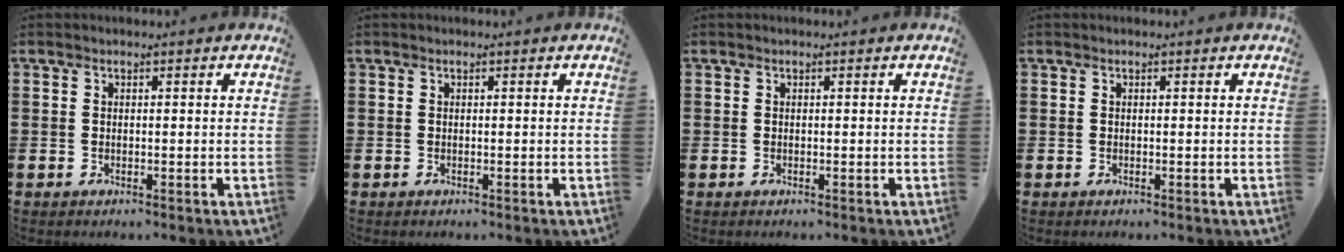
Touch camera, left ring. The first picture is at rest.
{"total": 0.0}
{"total": 0.0}
{"total": 0.0}